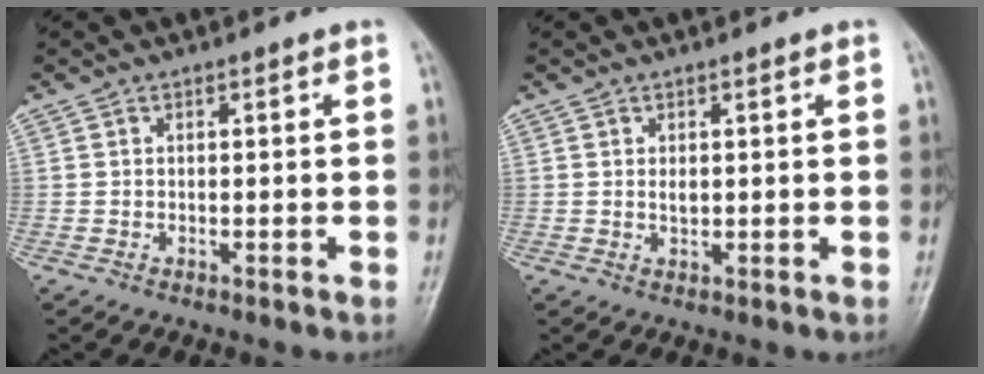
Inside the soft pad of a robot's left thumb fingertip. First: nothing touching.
{"total": 1.5, "force": [0.5, 0.7, 1.2], "torque": [-0.018, -0.003, 0.010]}